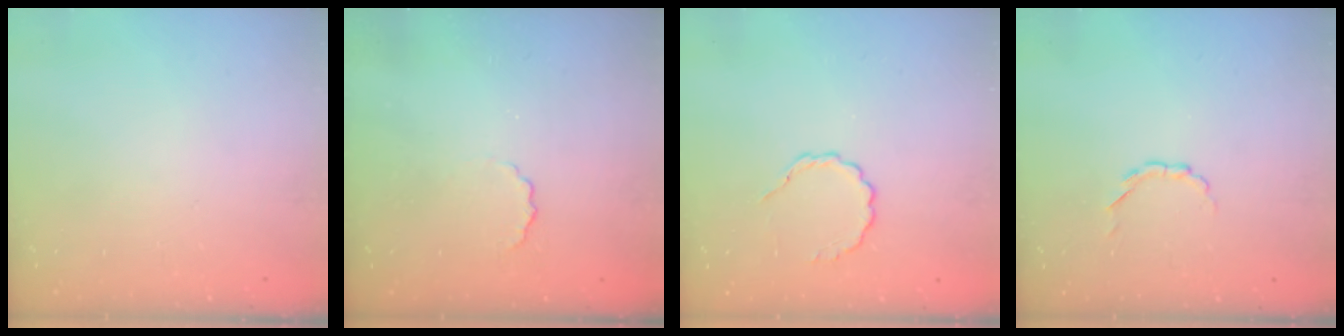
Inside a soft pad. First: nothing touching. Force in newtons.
{"total": 3.2, "press": 3.1, "slide": 0.9}
{"total": 4.1, "press": 3.9, "slide": 1.3}
{"total": 2.6, "press": 2.4, "slide": 0.9}